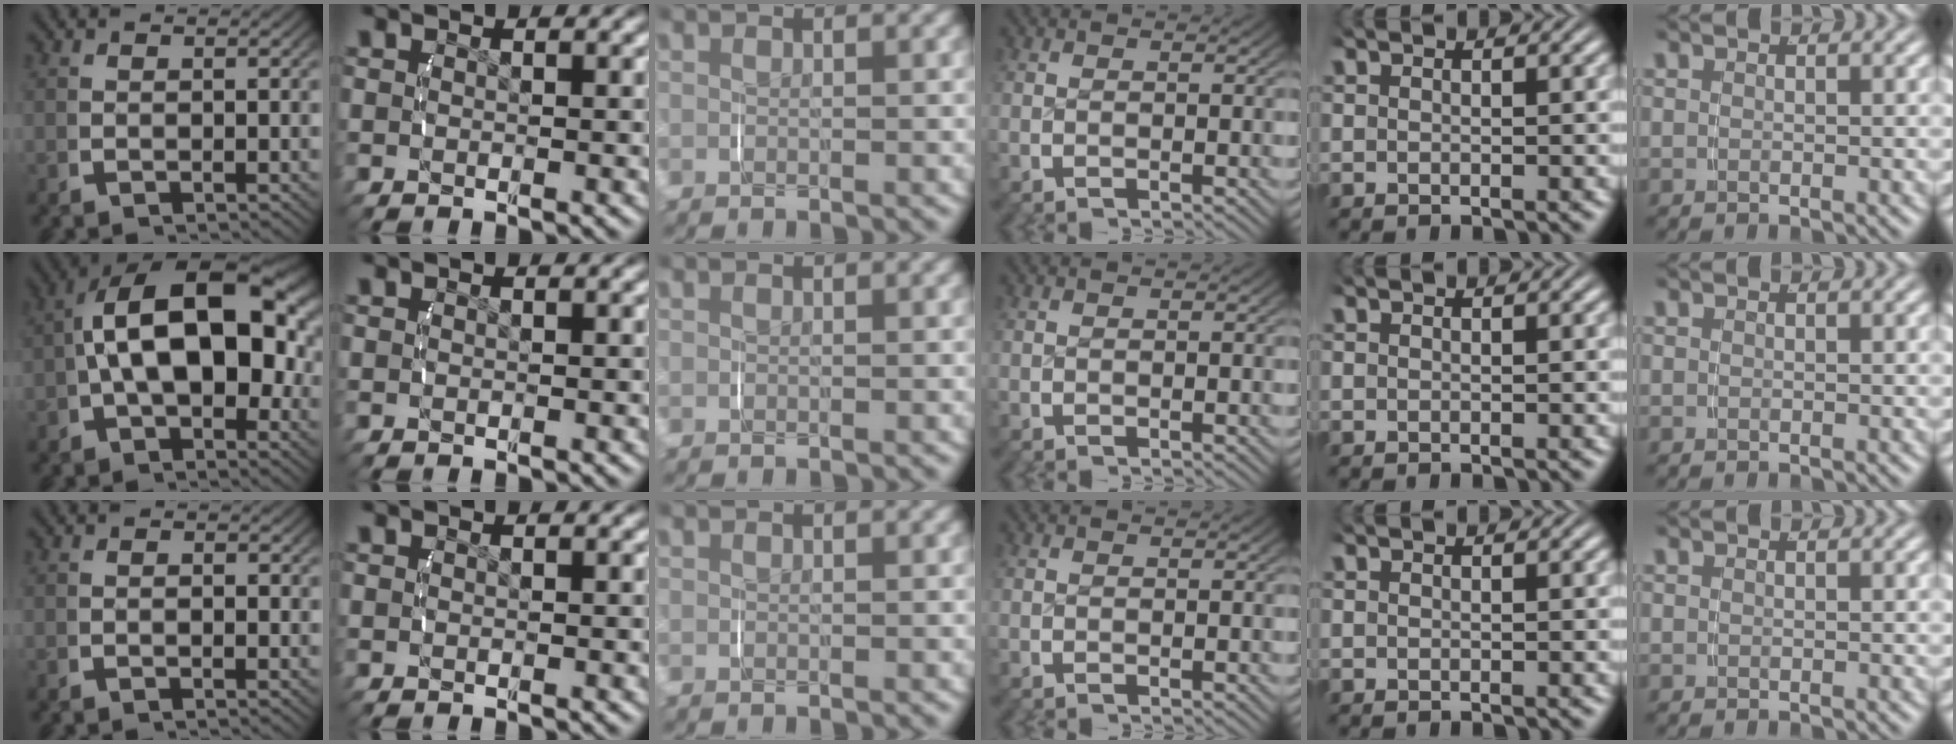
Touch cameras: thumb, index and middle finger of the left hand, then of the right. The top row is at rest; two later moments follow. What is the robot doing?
{"motion": "lift_and_place", "object": "camera"}